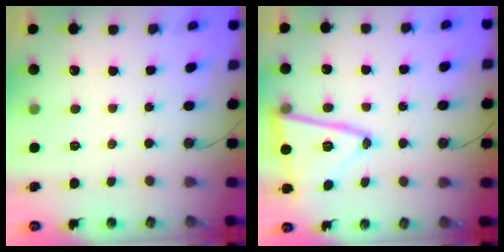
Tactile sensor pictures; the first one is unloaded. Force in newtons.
{"total": 14.3, "press": 14.1, "slide": 2.4}